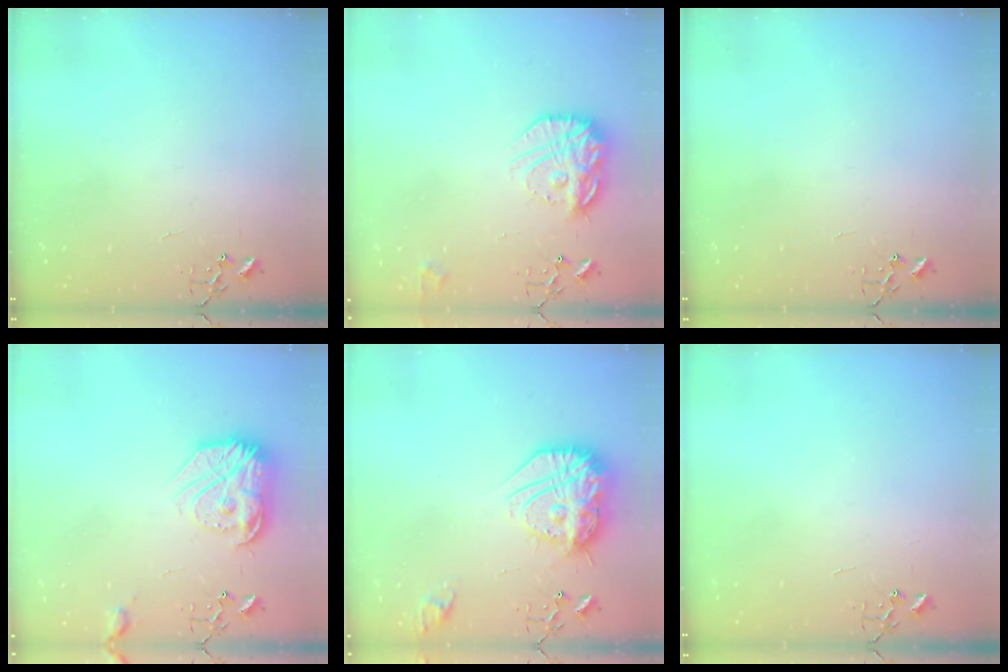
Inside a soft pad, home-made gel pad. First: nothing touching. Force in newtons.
{"total": 17.4, "press": 17.3, "slide": 1.2}
{"total": 0.0}
{"total": 17.9, "press": 17.9, "slide": 1.2}
{"total": 20.9, "press": 20.8, "slide": 1.7}
{"total": 0.0}